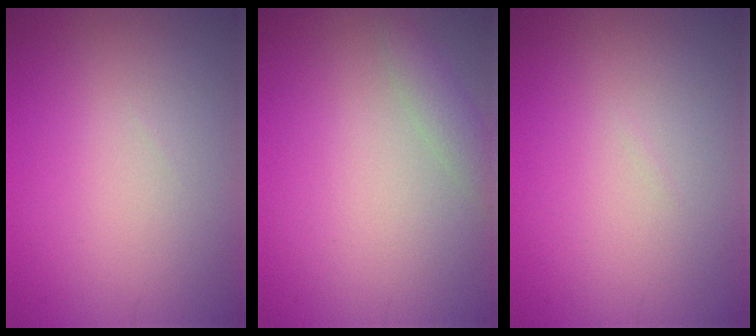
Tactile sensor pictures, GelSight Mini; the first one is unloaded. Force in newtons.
{"total": 1.6, "press": 1.6, "slide": 0.2}
{"total": 0.0}